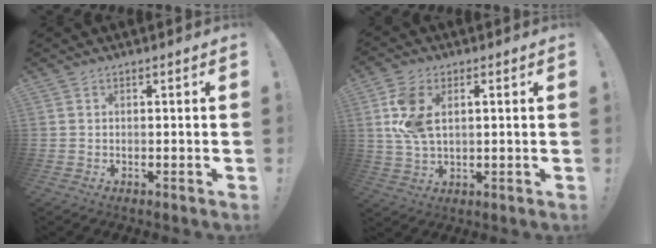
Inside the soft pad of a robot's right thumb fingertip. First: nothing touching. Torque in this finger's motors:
{"motor_torque": [0.20, 0.21, 0.12, 0.13, 0.16]}